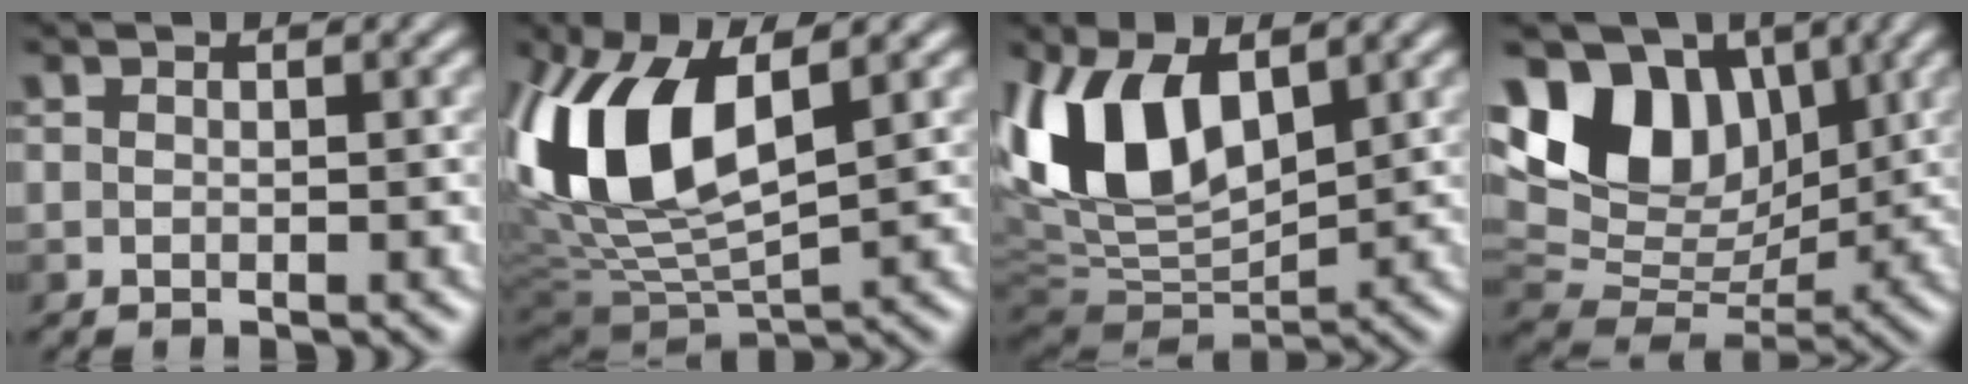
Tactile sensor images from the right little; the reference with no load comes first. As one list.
[{"total": 12.5, "force": [2.2, 6.2, 10.7], "torque": [-0.223, 0.013, 0.029]}, {"total": 11.1, "force": [2.9, 6.0, 8.9], "torque": [-0.188, 0.005, 0.045]}, {"total": 10.9, "force": [4.3, 7.3, 6.8], "torque": [-0.128, 0.026, 0.073]}]